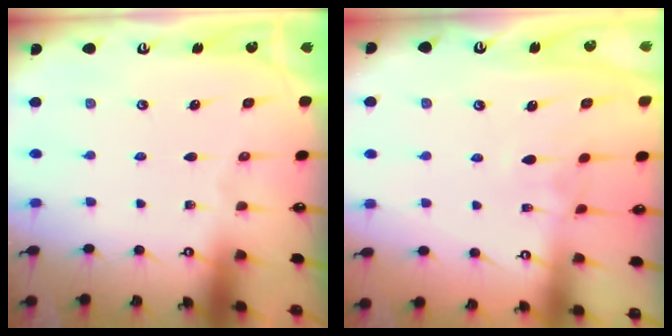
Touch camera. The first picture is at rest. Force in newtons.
{"total": 2.9, "press": 2.9, "slide": 0.3}